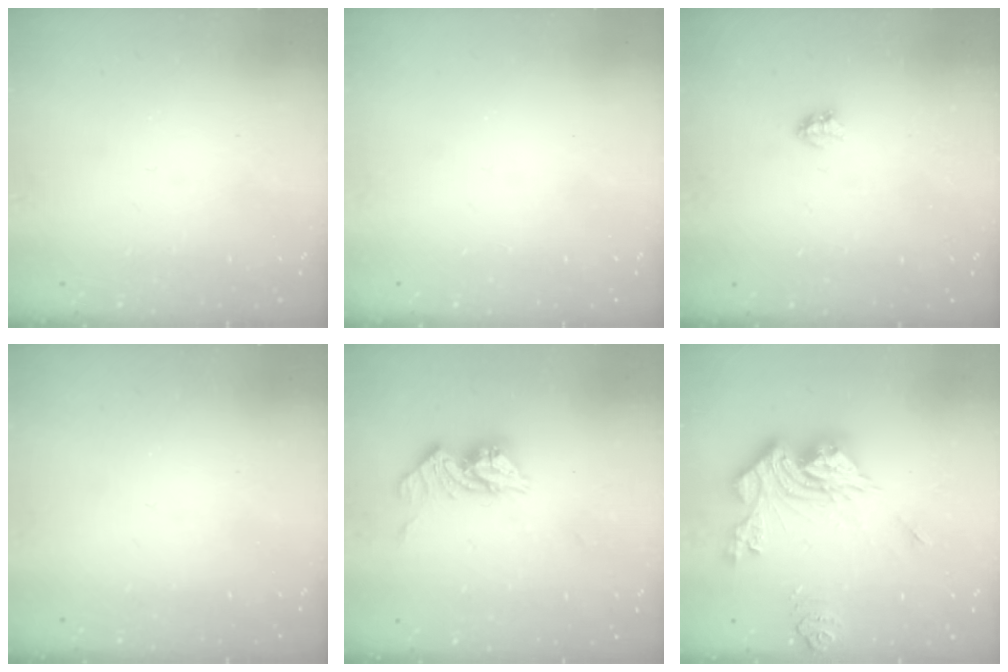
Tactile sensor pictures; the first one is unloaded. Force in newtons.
{"total": 0.0}
{"total": 2.9, "press": 2.9, "slide": 0.3}
{"total": 0.0}
{"total": 10.9, "press": 10.9, "slide": 0.9}
{"total": 19.6, "press": 19.5, "slide": 2.3}